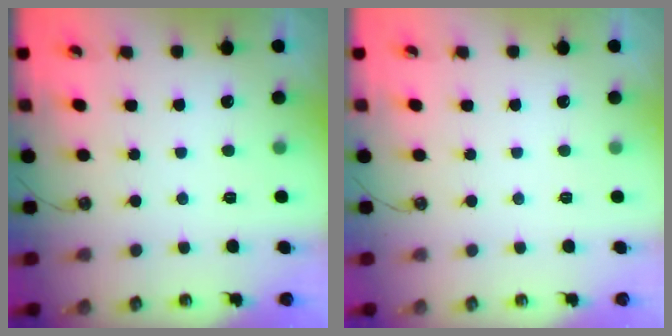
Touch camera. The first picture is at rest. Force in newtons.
{"total": 0.0}